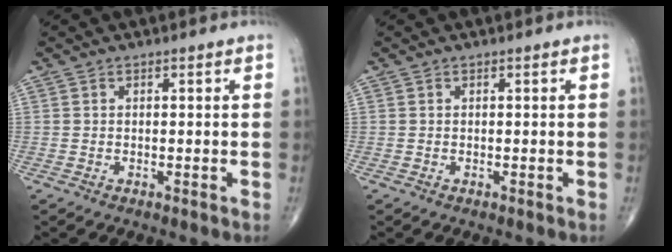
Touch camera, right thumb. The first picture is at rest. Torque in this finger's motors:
{"motor_torque": [-0.33, 0.07, -0.13, -0.05, -0.01]}